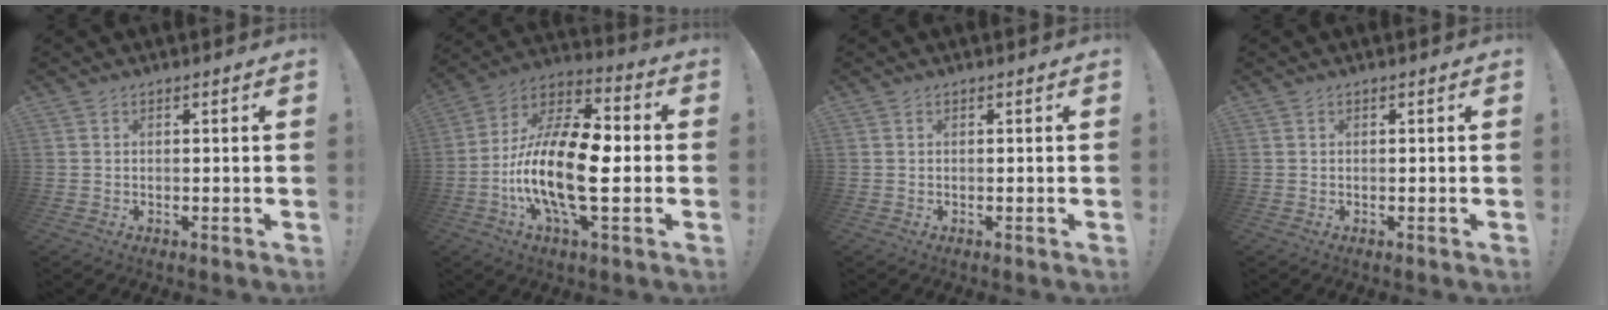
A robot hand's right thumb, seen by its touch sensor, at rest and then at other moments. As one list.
[{"total": 21.8, "force": [-4.2, 8.5, 19.7], "torque": [-0.400, 0.015, -0.072]}, {"total": 0.0}, {"total": 0.0}]